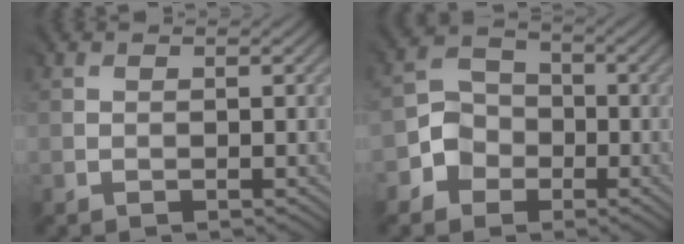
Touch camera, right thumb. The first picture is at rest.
{"total": 4.1, "force": [-2.3, 3.3, 0.4], "torque": [-0.005, 0.005, -0.054]}